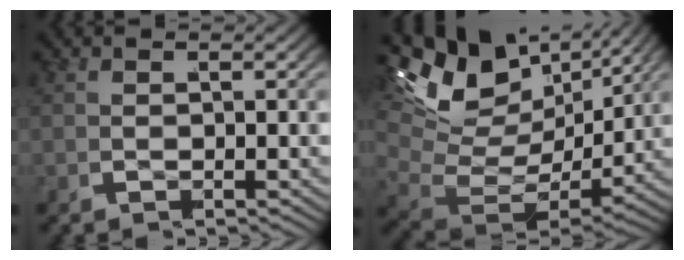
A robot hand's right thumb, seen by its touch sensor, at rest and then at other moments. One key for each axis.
{"total": 9.2, "fx": 1.4, "fy": 6.1, "fz": 6.8, "tx": -0.161, "ty": -0.031, "tz": 0.035}